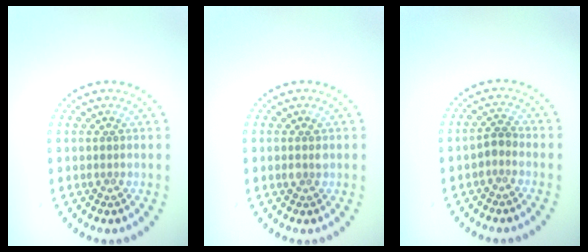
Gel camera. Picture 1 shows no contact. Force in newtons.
{"total": 1.2, "press": 1.0, "slide": 0.5}
{"total": 1.3, "press": 1.1, "slide": 0.7}